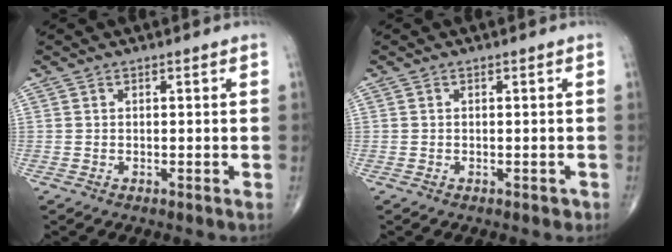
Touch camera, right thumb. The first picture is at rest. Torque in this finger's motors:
{"motor_torque": [-0.21, 0.02, -0.34, -0.23, 0.04]}